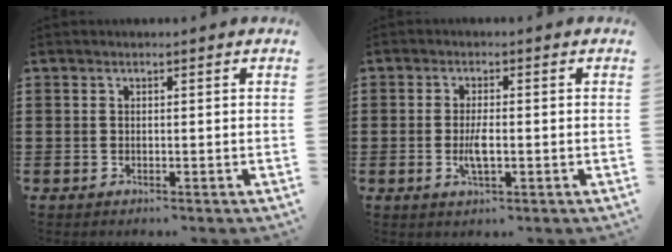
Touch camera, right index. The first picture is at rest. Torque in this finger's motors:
{"motor_torque": [1.53, 0.61, 0.45, 0.09]}